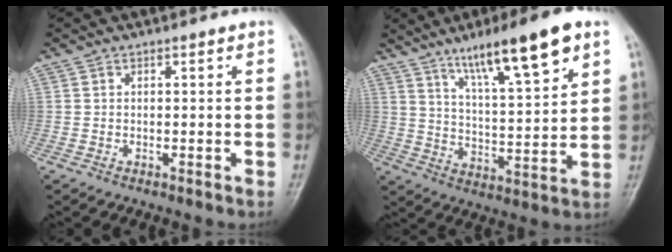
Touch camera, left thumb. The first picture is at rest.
{"total": 16.4, "force": [9.8, 3.1, 12.8], "torque": [-0.195, -0.041, 0.165]}